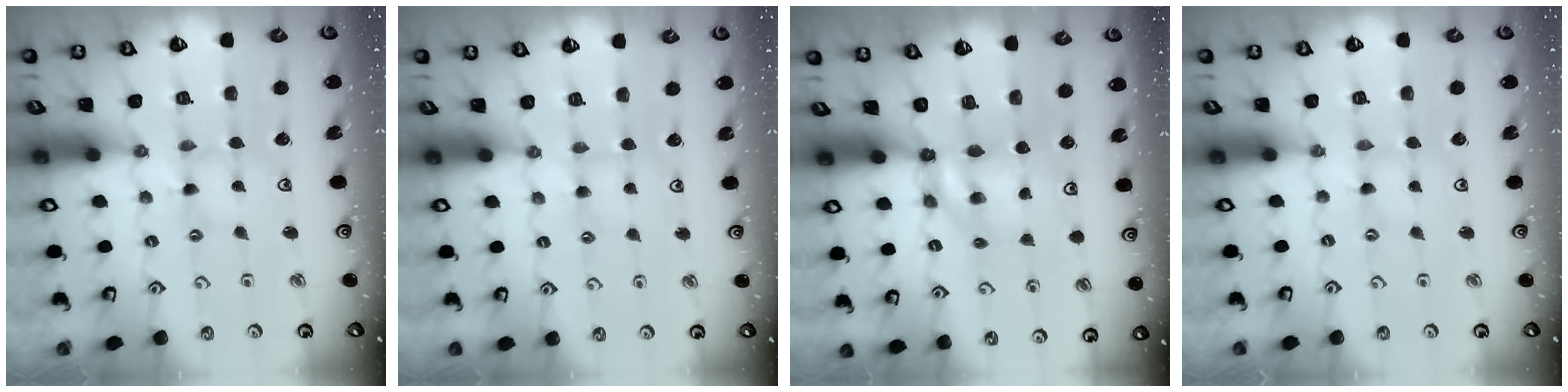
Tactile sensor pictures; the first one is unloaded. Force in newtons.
{"total": 2.8, "press": 2.8, "slide": 0.3}
{"total": 6.2, "press": 6.2, "slide": 0.6}
{"total": 0.0}